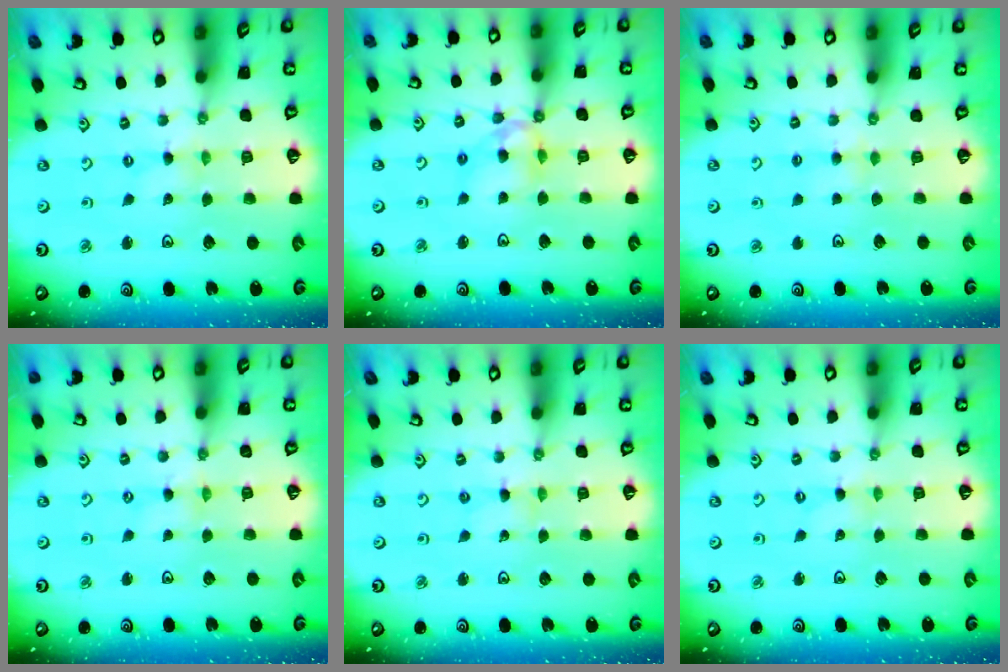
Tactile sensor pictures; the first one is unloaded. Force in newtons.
{"total": 9.9, "press": 9.8, "slide": 0.7}
{"total": 4.0, "press": 4.0, "slide": 0.6}
{"total": 0.0}
{"total": 1.6, "press": 1.6, "slide": 0.2}
{"total": 0.0}